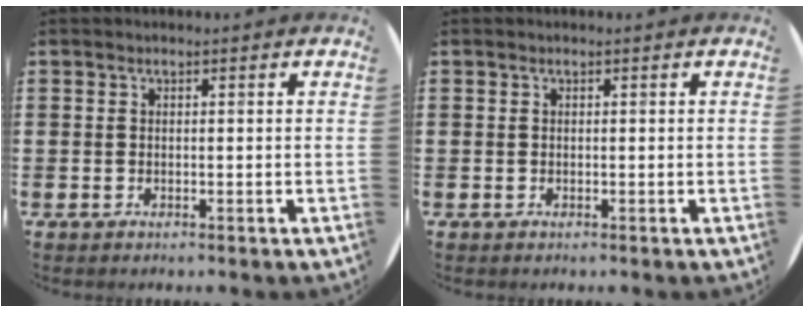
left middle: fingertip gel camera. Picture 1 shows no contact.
{"total": 0.0}